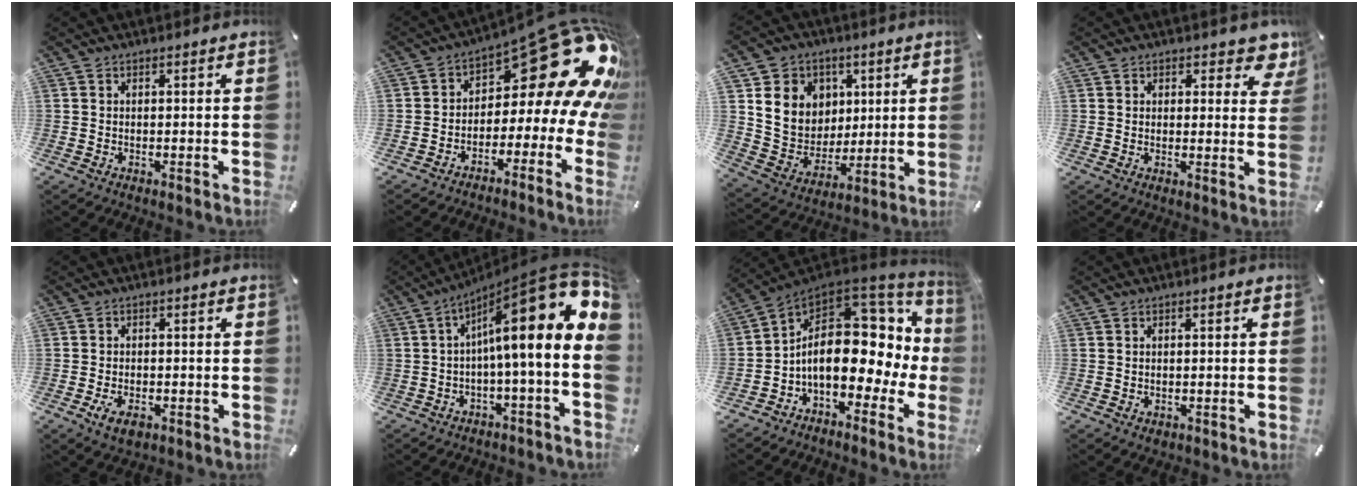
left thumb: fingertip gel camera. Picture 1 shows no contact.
{"total": 21.4, "force": [9.0, 9.5, 16.9], "torque": [-0.208, -0.080, 0.151]}
{"total": 12.4, "force": [3.8, 11.5, 2.6], "torque": [-0.054, -0.017, 0.086]}
{"total": 4.8, "force": [3.0, 2.9, 2.3], "torque": [-0.012, -0.014, 0.048]}
{"total": 3.7, "force": [-1.9, 2.1, 2.5], "torque": [-0.054, 0.005, -0.036]}
{"total": 18.6, "force": [4.5, 3.3, 17.7], "torque": [-0.271, -0.056, 0.062]}
{"total": 15.4, "force": [0.6, 10.3, 11.3], "torque": [-0.193, -0.036, 0.007]}
{"total": 1.0, "force": [-0.4, 0.8, 0.4], "torque": [-0.006, 0.003, -0.008]}